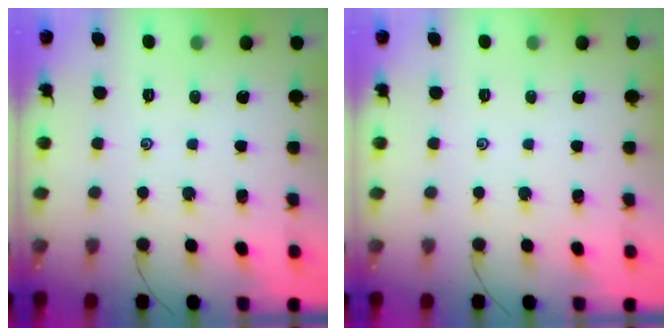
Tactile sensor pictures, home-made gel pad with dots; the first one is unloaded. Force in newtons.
{"total": 0.0}